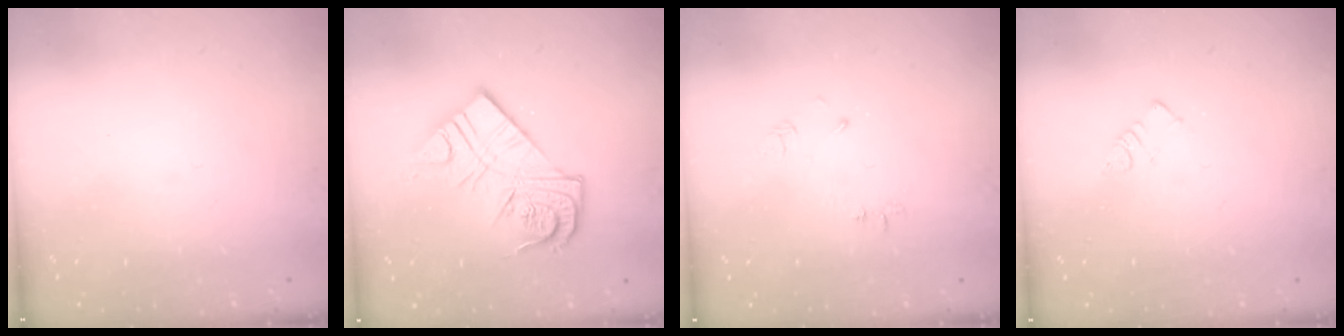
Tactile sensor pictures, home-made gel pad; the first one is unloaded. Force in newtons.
{"total": 13.2, "press": 13.1, "slide": 1.0}
{"total": 4.4, "press": 4.4, "slide": 0.6}
{"total": 2.7, "press": 2.7, "slide": 0.4}